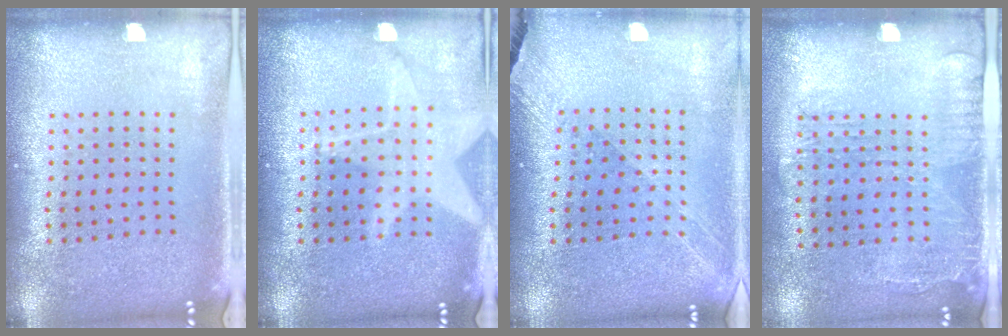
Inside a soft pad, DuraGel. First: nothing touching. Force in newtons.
{"total": 1.3, "press": 1.3, "slide": 0.3}
{"total": 1.3, "press": 1.2, "slide": 0.5}
{"total": 1.7, "press": 1.2, "slide": 1.1}